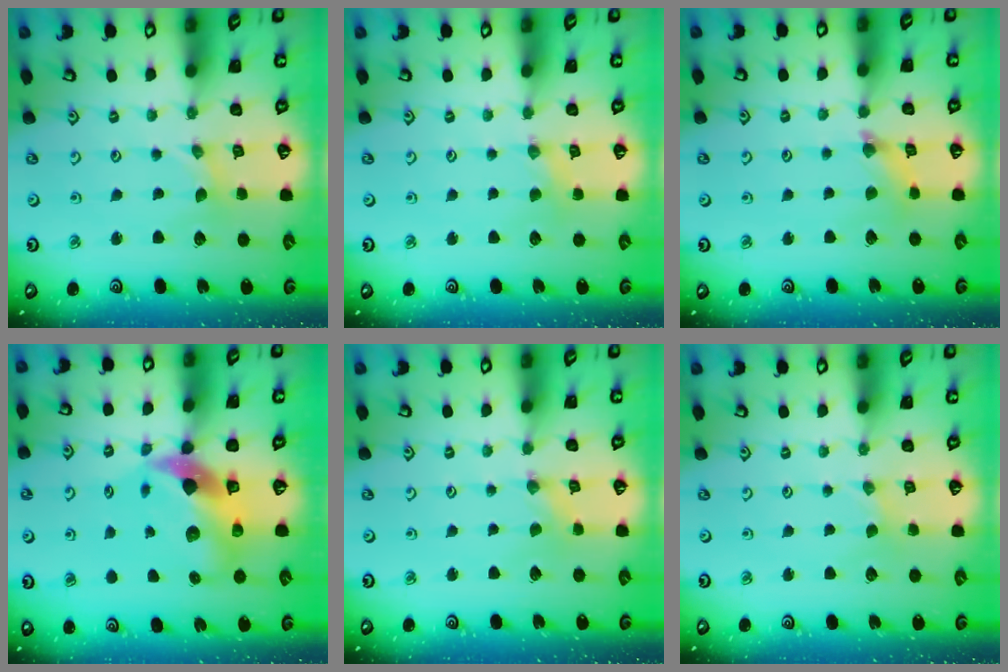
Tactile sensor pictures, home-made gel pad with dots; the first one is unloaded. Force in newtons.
{"total": 2.4, "press": 2.4, "slide": 0.5}
{"total": 2.9, "press": 2.9, "slide": 0.4}
{"total": 12.5, "press": 12.4, "slide": 1.9}
{"total": 0.6, "press": 0.6, "slide": 0.2}
{"total": 0.0}